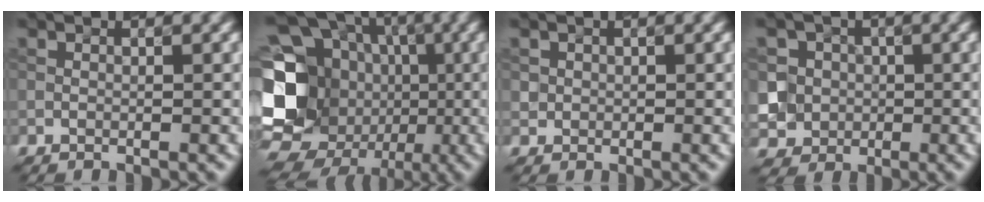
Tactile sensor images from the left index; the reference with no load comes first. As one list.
[{"total": 21.3, "force": [-3.1, 18.8, 9.4], "torque": [-0.200, 0.008, -0.088]}, {"total": 0.9, "force": [0.1, 0.8, 0.1], "torque": [0.005, -0.004, 0.003]}, {"total": 6.1, "force": [-0.4, 6.0, 1.4], "torque": [-0.035, 0.018, -0.016]}]